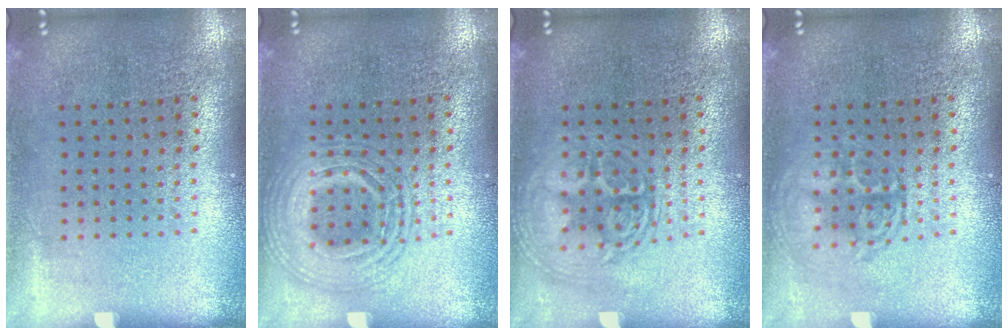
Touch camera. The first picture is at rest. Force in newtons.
{"total": 2.7, "press": 2.7, "slide": 0.3}
{"total": 2.8, "press": 2.7, "slide": 0.3}
{"total": 1.3, "press": 1.3, "slide": 0.1}